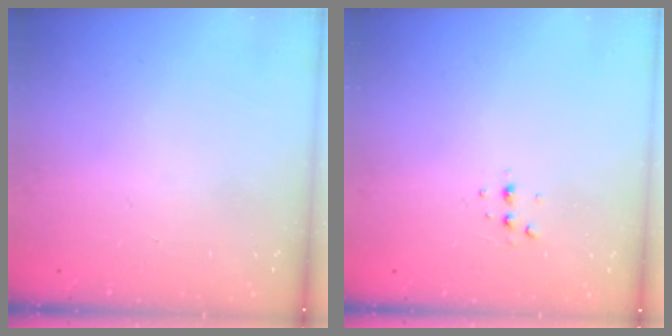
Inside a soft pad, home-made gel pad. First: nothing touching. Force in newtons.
{"total": 3.1, "press": 3.1, "slide": 0.6}